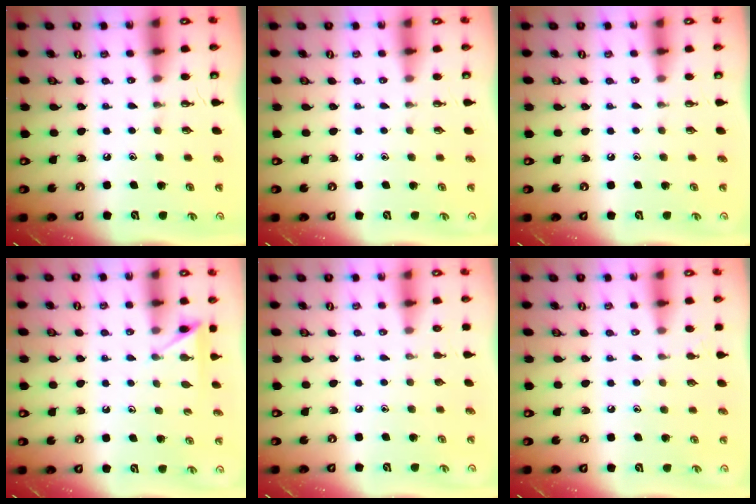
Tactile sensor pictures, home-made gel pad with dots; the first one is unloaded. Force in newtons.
{"total": 0.0}
{"total": 0.0}
{"total": 4.9, "press": 4.8, "slide": 0.5}
{"total": 0.0}
{"total": 5.4, "press": 5.3, "slide": 0.5}